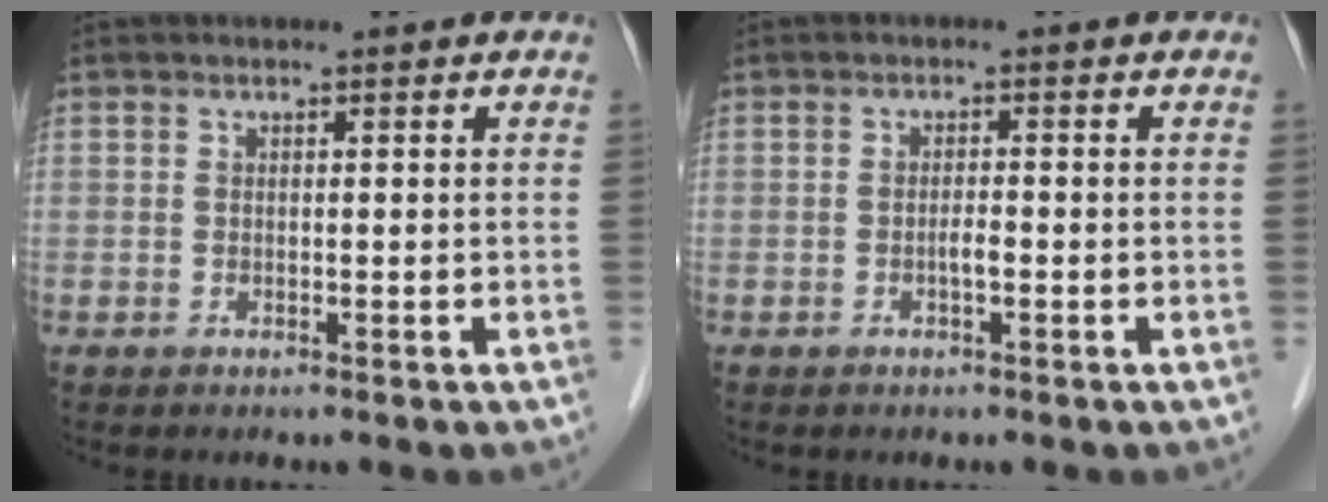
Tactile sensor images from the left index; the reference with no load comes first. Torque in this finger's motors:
{"motor_torque": [0.48, 0.37, 0.04, 0.00]}